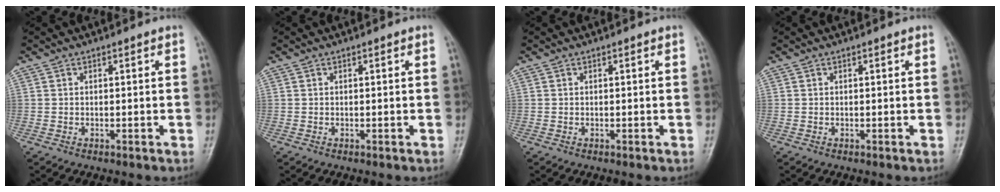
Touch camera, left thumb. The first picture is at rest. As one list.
[{"total": 0.0}, {"total": 0.0}, {"total": 0.0}]